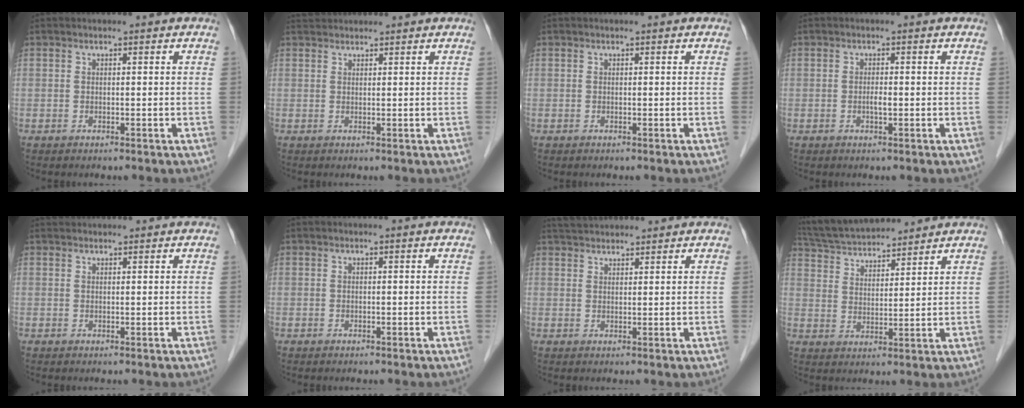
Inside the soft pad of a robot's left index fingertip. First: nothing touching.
{"total": 2.7, "force": [2.7, 0.3, 0.3], "torque": [-0.007, 0.030, 0.050]}
{"total": 0.0}
{"total": 1.0, "force": [-0.2, 0.2, 1.0], "torque": [-0.020, -0.001, -0.003]}
{"total": 2.6, "force": [2.5, 0.5, 0.4], "torque": [-0.006, 0.031, 0.040]}
{"total": 0.0}
{"total": 5.6, "force": [5.3, 1.0, 1.5], "torque": [-0.026, 0.038, 0.088]}
{"total": 13.6, "force": [12.6, 2.2, 4.4], "torque": [-0.086, 0.033, 0.221]}